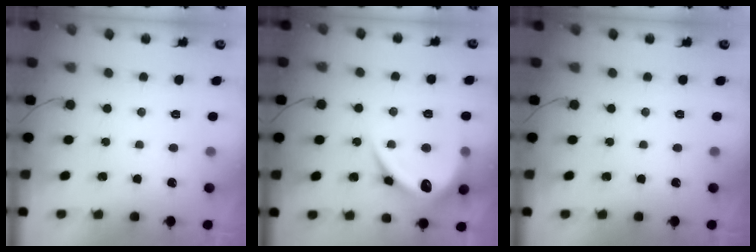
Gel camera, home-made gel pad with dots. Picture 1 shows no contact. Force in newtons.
{"total": 18.1, "press": 18.1, "slide": 0.3}
{"total": 0.0}